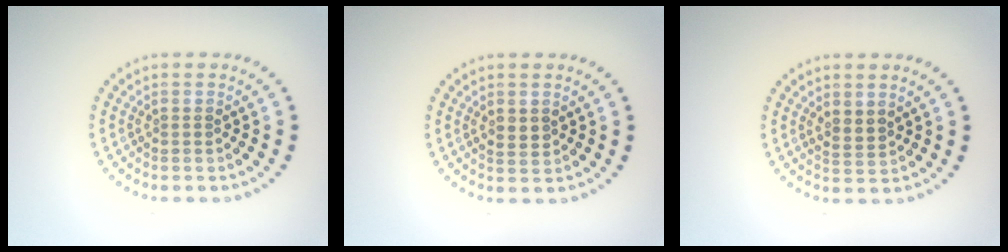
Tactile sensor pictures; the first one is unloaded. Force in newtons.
{"total": 1.5, "press": 1.4, "slide": 0.5}
{"total": 1.6, "press": 1.3, "slide": 0.9}